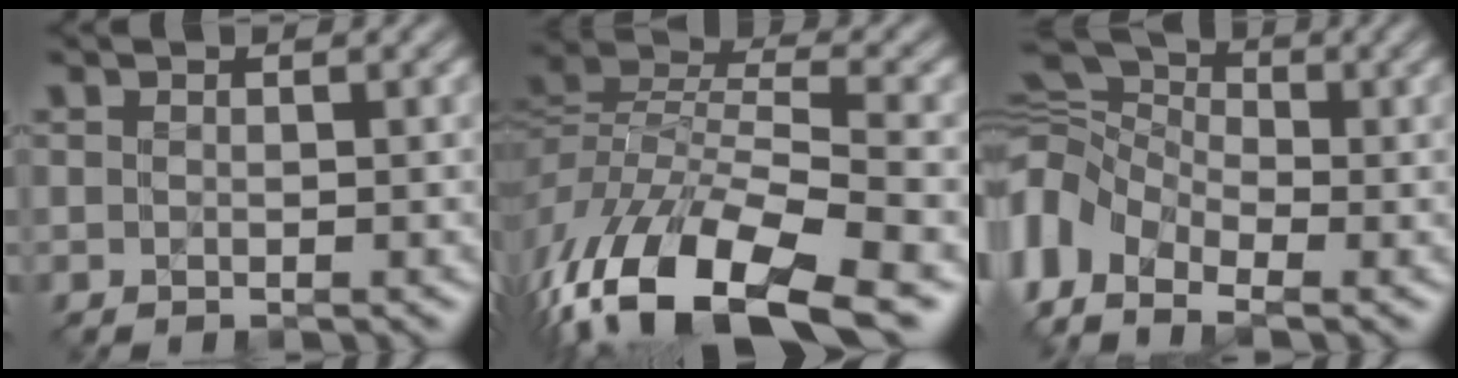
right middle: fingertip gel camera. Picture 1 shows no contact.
{"total": 13.7, "force": [-7.7, 6.0, 9.7], "torque": [-0.246, -0.007, -0.123]}
{"total": 7.8, "force": [-2.2, 5.7, 4.9], "torque": [-0.148, 0.006, -0.035]}